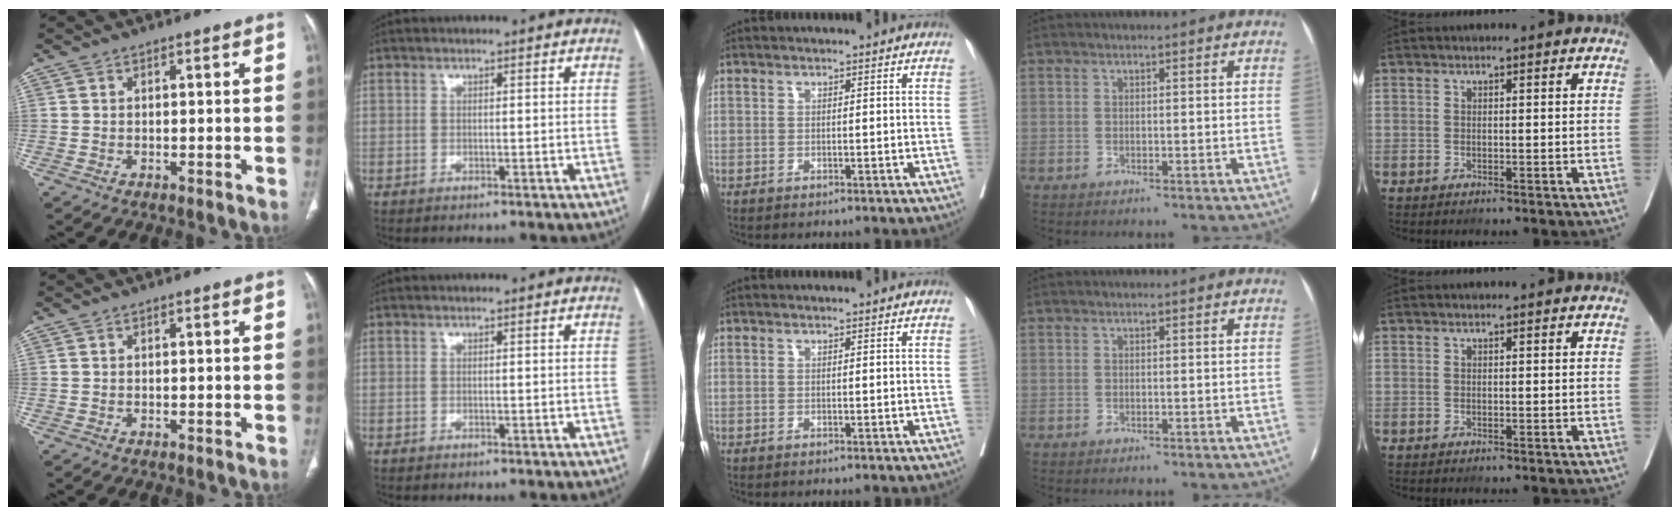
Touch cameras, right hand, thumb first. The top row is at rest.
{}